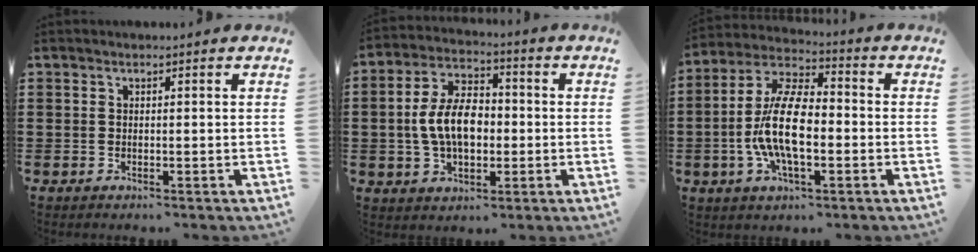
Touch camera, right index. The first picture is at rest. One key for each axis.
{"total": 9.1, "fx": -0.6, "fy": 5.5, "fz": 7.3, "tx": -0.155, "ty": 0.007, "tz": -0.018}
{"total": 12.3, "fx": -2.2, "fy": 5.1, "fz": 11.0, "tx": -0.249, "ty": -0.012, "tz": -0.046}